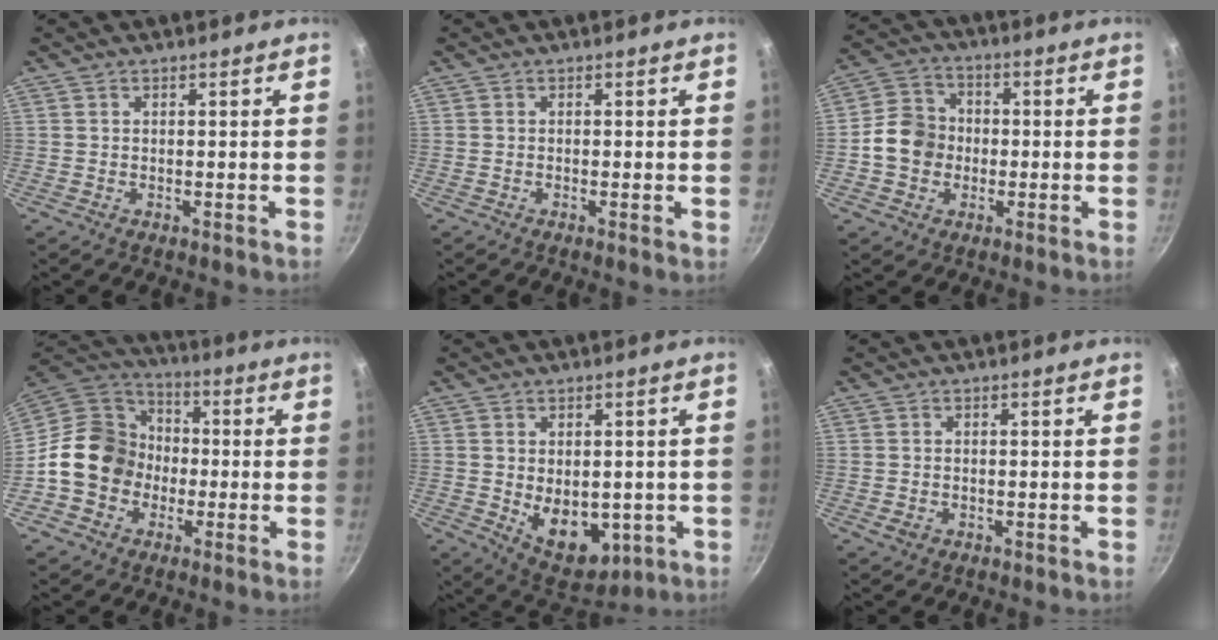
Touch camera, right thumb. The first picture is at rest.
{"total": 0.6, "force": [-0.2, 0.0, 0.5], "torque": [-0.008, -0.003, -0.007]}
{"total": 9.0, "force": [-1.2, 7.8, 4.3], "torque": [-0.047, 0.021, -0.039]}
{"total": 15.3, "force": [-2.6, 13.2, 7.3], "torque": [-0.084, 0.043, -0.060]}
{"total": 10.9, "force": [-1.4, 7.3, 8.0], "torque": [-0.084, -0.017, 0.001]}
{"total": 3.2, "force": [-0.9, 2.4, 2.0], "torque": [-0.034, -0.001, -0.011]}